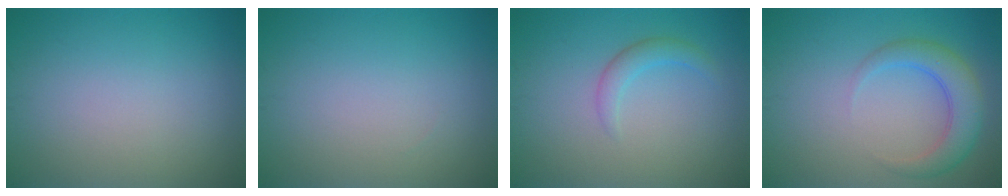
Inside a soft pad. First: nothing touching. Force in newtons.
{"total": 0.0}
{"total": 1.8, "press": 1.8, "slide": 0.0}
{"total": 4.0, "press": 4.0, "slide": 0.1}